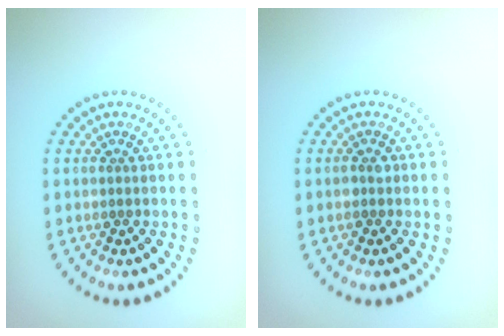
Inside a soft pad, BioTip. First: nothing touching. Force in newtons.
{"total": 1.2, "press": 1.1, "slide": 0.5}